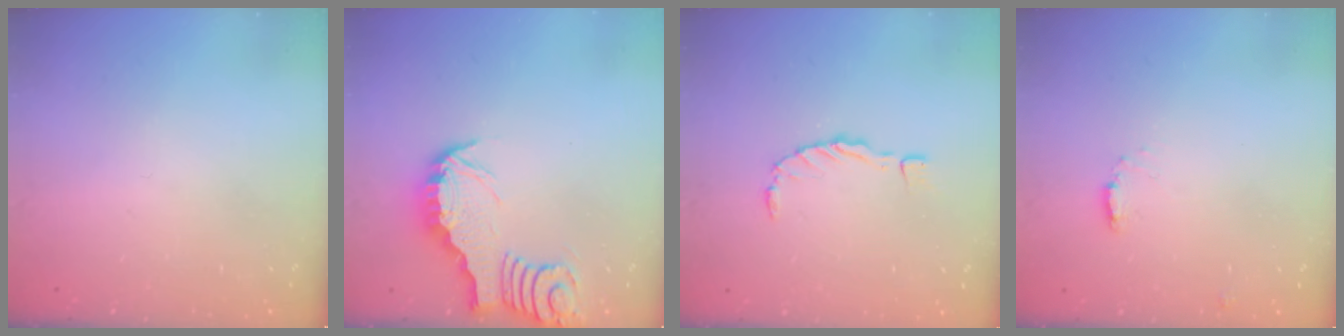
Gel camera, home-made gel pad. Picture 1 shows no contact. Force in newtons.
{"total": 3.2, "press": 3.1, "slide": 0.4}
{"total": 0.0}
{"total": 3.5, "press": 3.4, "slide": 0.4}